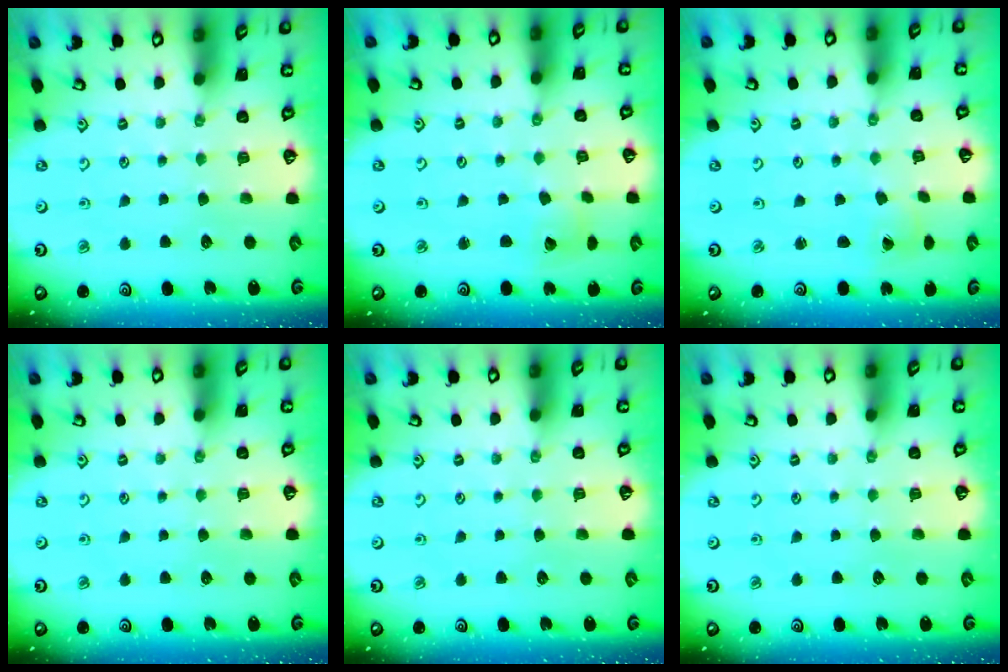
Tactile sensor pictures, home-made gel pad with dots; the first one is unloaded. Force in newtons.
{"total": 3.0, "press": 3.0, "slide": 0.4}
{"total": 1.5, "press": 1.5, "slide": 0.1}
{"total": 0.0}
{"total": 0.0}
{"total": 0.0}